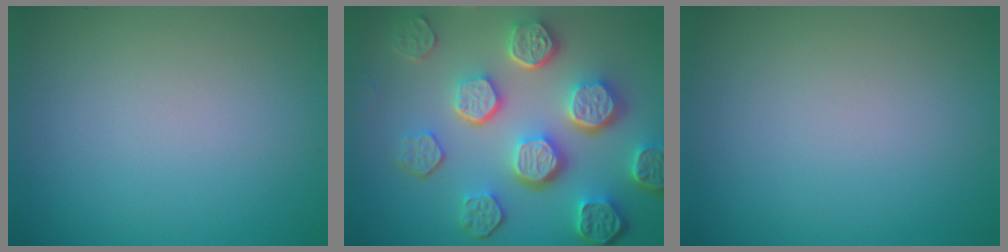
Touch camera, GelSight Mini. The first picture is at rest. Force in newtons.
{"total": 8.6, "press": 6.3, "slide": 5.9}
{"total": 0.0}